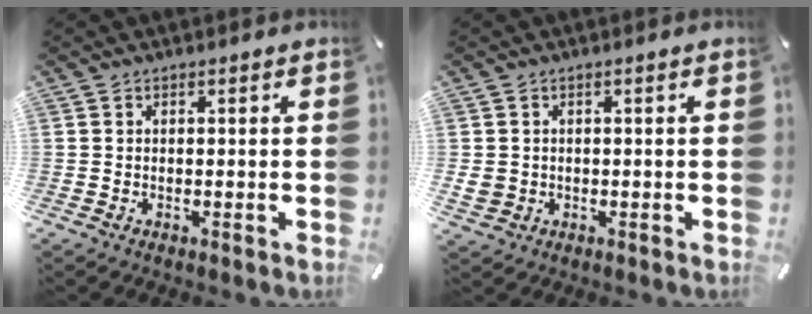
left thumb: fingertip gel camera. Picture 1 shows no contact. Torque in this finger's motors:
{"motor_torque": [-0.01, -0.03, 0.10, 0.00, 0.10]}